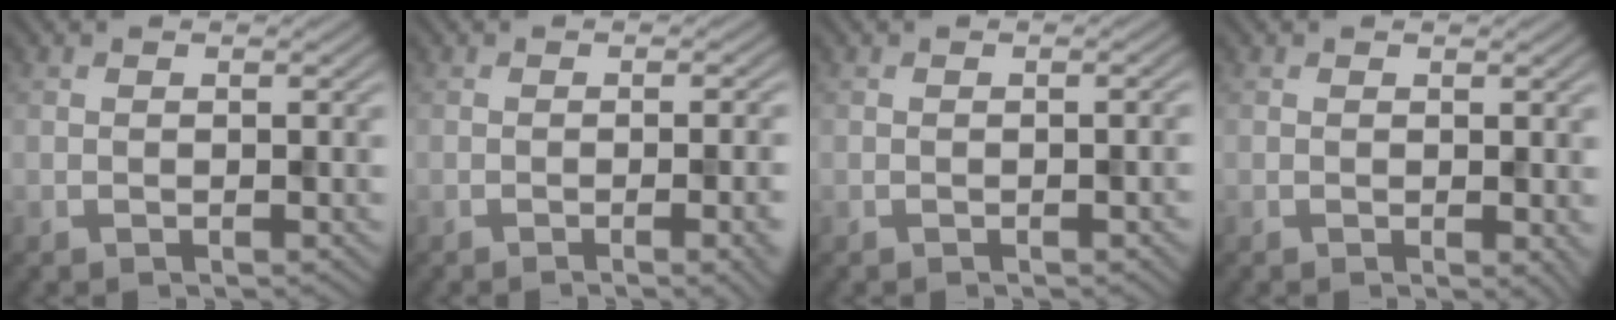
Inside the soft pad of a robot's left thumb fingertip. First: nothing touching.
{"total": 4.5, "force": [-1.3, 1.2, 4.2], "torque": [-0.049, 0.000, -0.015]}
{"total": 1.1, "force": [-0.4, 0.2, 1.0], "torque": [-0.012, 0.002, -0.005]}
{"total": 1.2, "force": [0.1, 0.6, 1.0], "torque": [-0.010, -0.005, 0.002]}